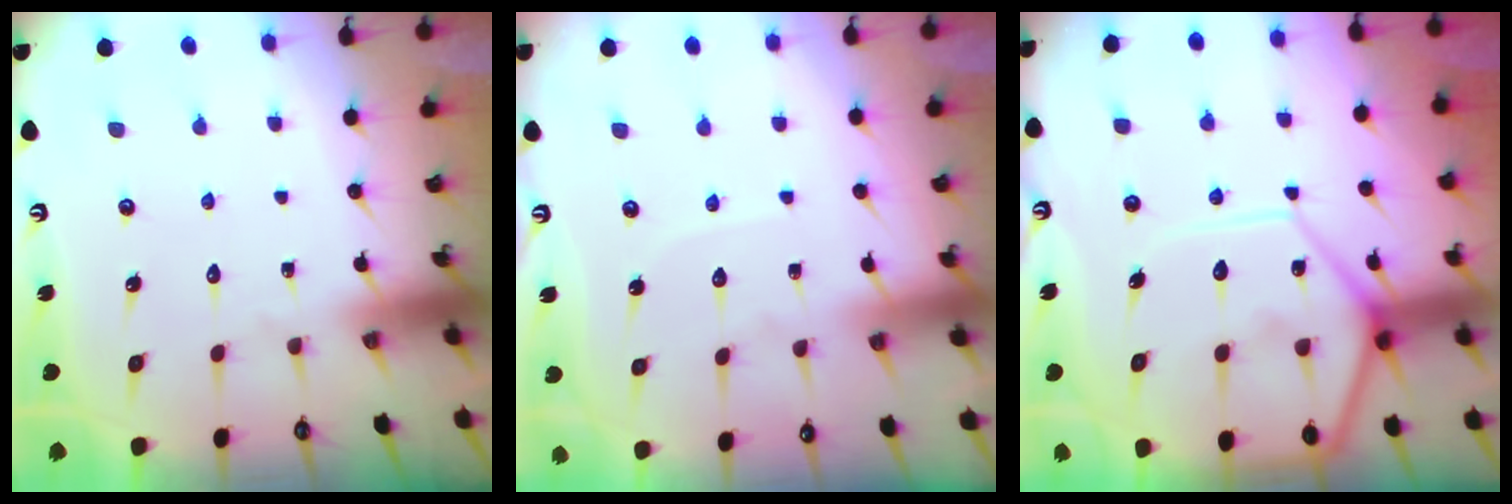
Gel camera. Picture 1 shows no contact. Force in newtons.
{"total": 3.0, "press": 3.0, "slide": 0.3}
{"total": 14.1, "press": 14.0, "slide": 1.2}